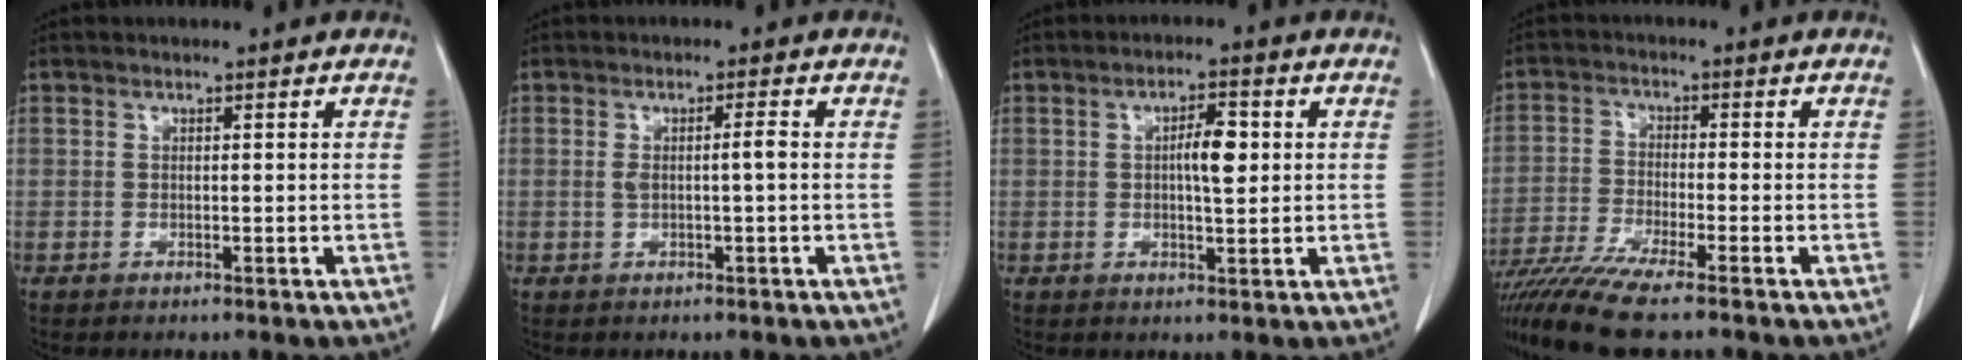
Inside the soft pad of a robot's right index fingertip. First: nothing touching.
{"total": 2.5, "force": [0.0, 0.2, 2.5], "torque": [-0.047, 0.005, 0.004]}
{"total": 4.7, "force": [0.7, 1.3, 4.5], "torque": [-0.074, 0.005, 0.010]}
{"total": 10.5, "force": [-8.6, -0.2, 6.1], "torque": [-0.108, -0.027, -0.149]}